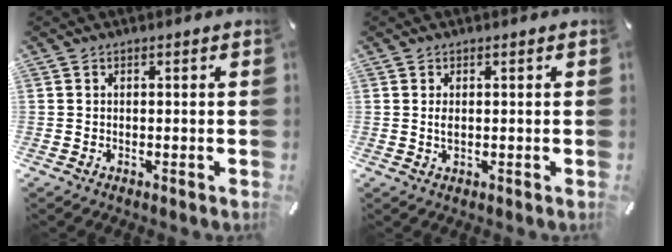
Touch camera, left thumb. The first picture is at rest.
{"total": 1.4, "force": [0.2, 0.6, 1.2], "torque": [-0.035, -0.002, 0.000]}